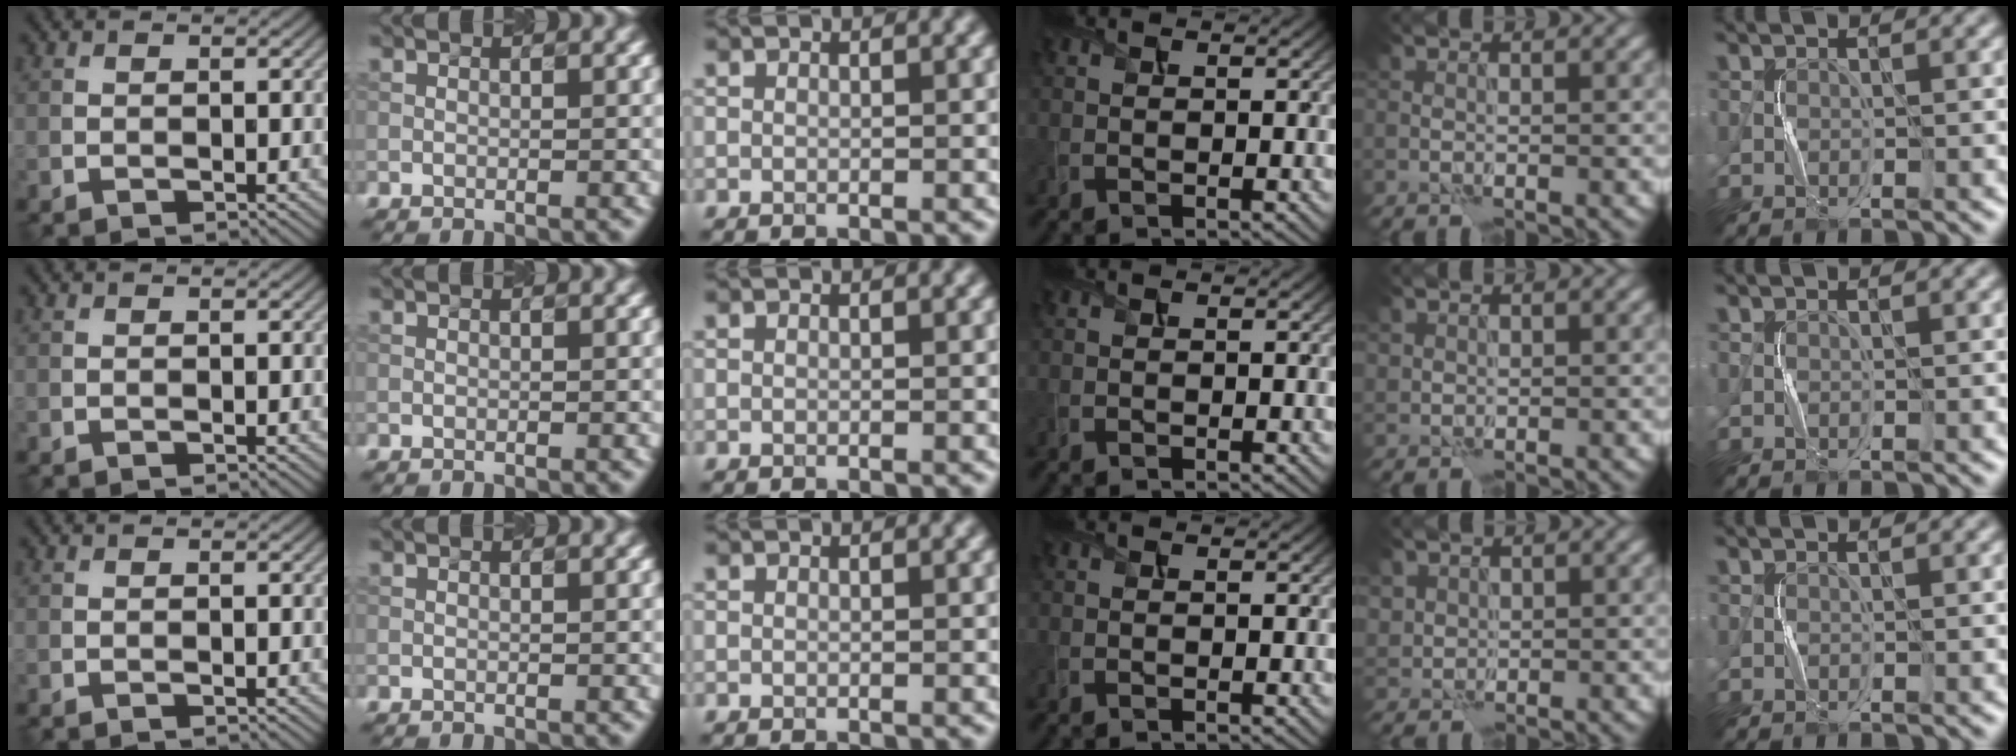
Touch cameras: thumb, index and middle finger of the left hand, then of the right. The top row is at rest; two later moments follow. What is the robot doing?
{"motion": "press", "object": "toy piano key"}